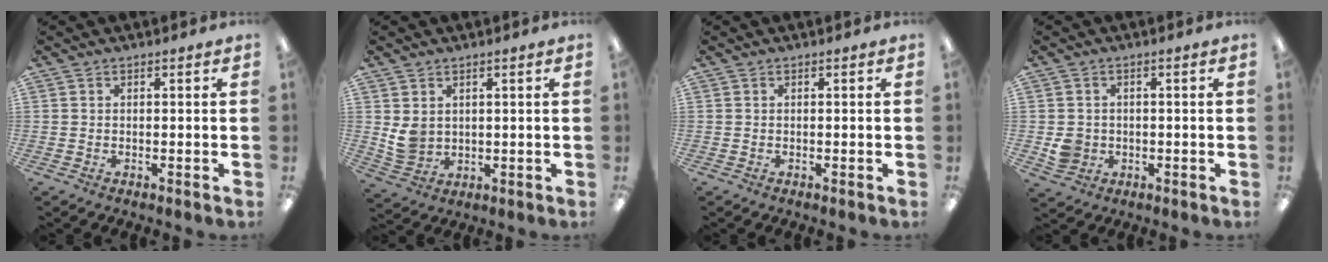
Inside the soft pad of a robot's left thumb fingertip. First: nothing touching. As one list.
[{"total": 5.0, "force": [2.0, 4.0, 2.1], "torque": [-0.031, -0.005, 0.041]}, {"total": 0.0}, {"total": 4.3, "force": [-0.5, 4.0, 1.4], "torque": [-0.011, 0.003, -0.008]}]